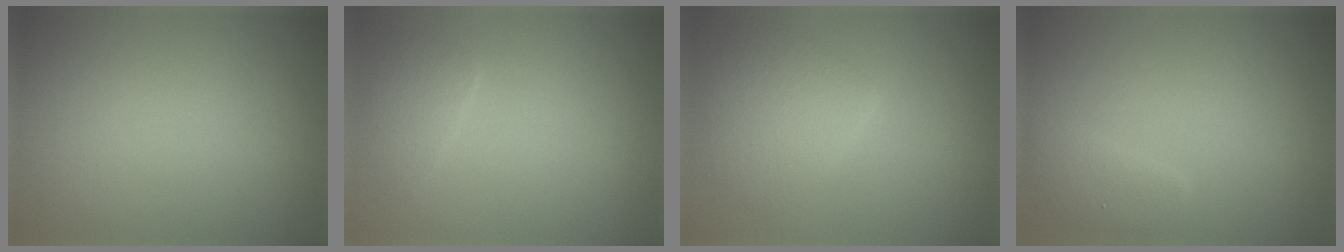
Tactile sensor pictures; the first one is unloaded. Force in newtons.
{"total": 1.5, "press": 1.5, "slide": 0.1}
{"total": 3.6, "press": 3.6, "slide": 0.2}
{"total": 1.8, "press": 1.8, "slide": 0.1}